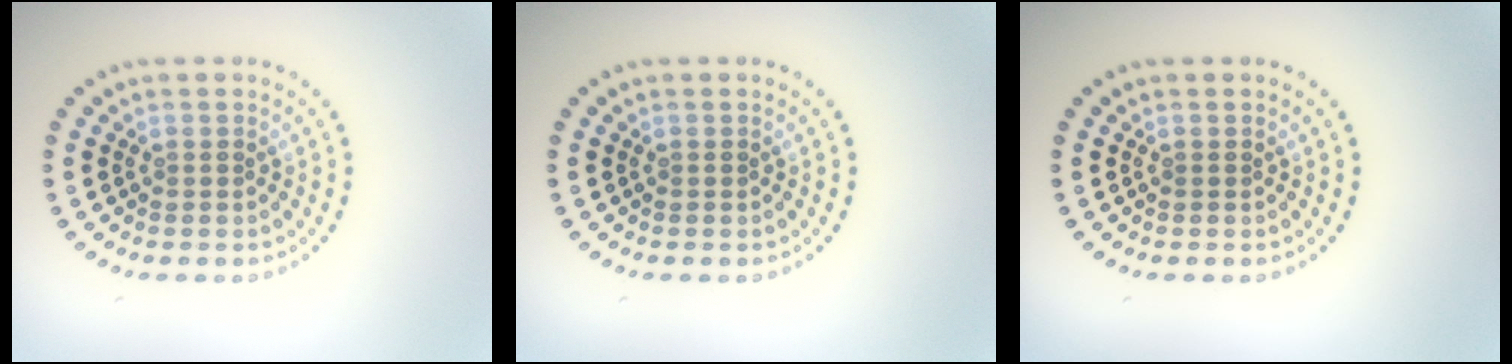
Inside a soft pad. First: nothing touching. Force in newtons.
{"total": 0.0}
{"total": 0.0}